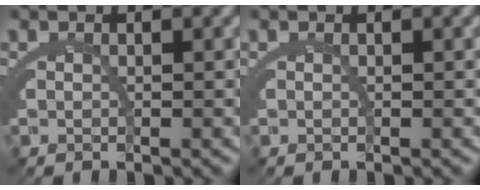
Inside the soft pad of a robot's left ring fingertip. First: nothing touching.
{"total": 0.0}